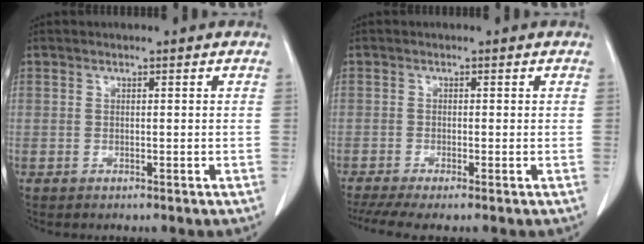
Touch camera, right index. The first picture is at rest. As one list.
[{"total": 4.8, "force": [-3.5, 0.4, 3.3], "torque": [-0.058, -0.008, -0.063]}]